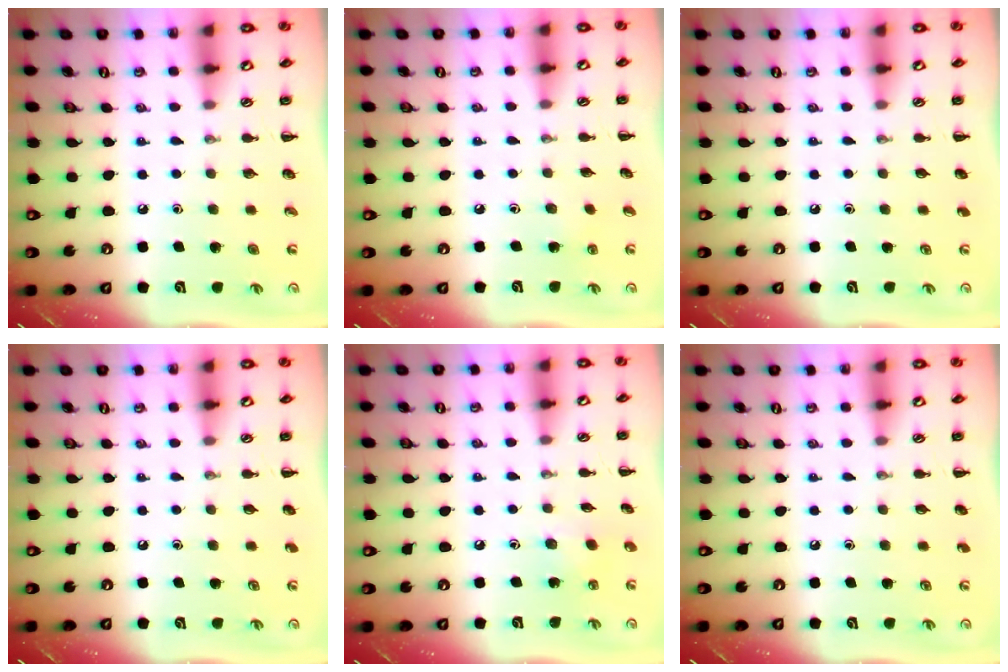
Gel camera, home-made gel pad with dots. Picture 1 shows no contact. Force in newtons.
{"total": 3.9, "press": 3.7, "slide": 1.0}
{"total": 0.0}
{"total": 0.0}
{"total": 2.9, "press": 2.8, "slide": 0.6}
{"total": 0.0}